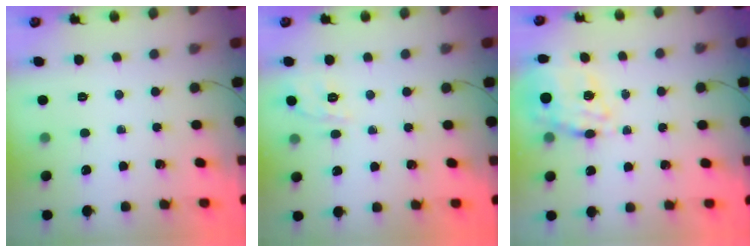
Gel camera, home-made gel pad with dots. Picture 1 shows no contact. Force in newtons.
{"total": 2.3, "press": 2.0, "slide": 1.3}
{"total": 16.4, "press": 15.9, "slide": 3.9}